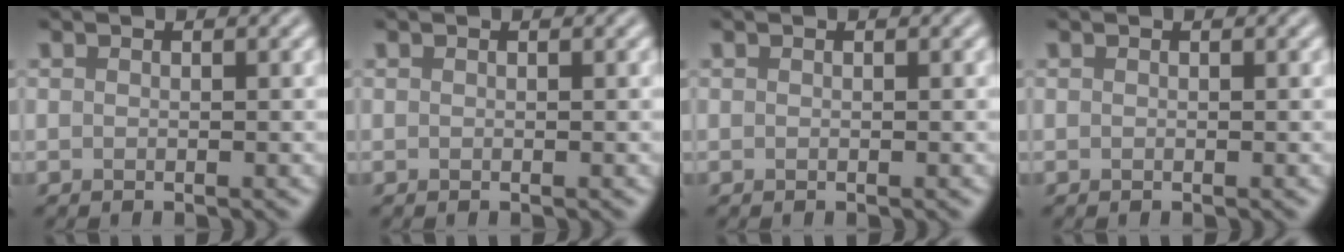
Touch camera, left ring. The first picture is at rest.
{"total": 0.0}
{"total": 0.0}
{"total": 0.0}